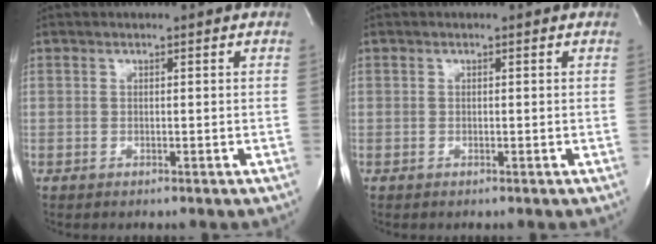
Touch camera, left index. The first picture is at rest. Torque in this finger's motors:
{"motor_torque": [-0.01, 0.02, 0.00, 0.00]}